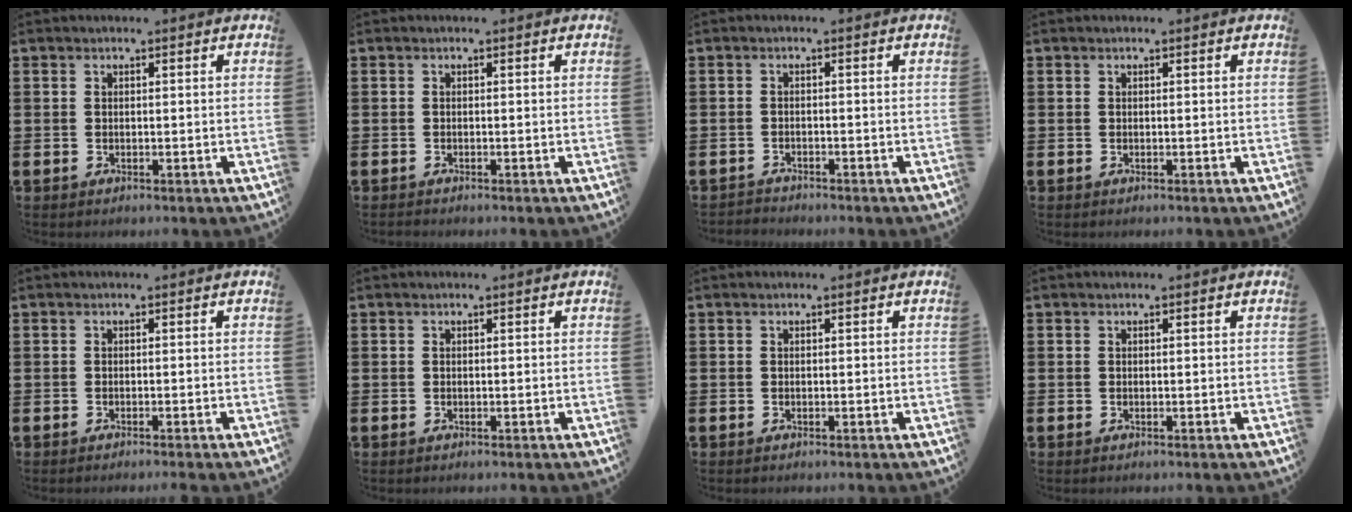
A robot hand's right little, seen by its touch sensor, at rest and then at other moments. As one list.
[{"total": 0.0}, {"total": 1.1, "force": [-1.1, 0.0, -0.2], "torque": [0.001, 0.003, -0.024]}, {"total": 0.0}, {"total": 0.5, "force": [-0.5, -0.2, 0.1], "torque": [-0.001, 0.000, -0.011]}, {"total": 0.0}, {"total": 0.0}, {"total": 0.0}]